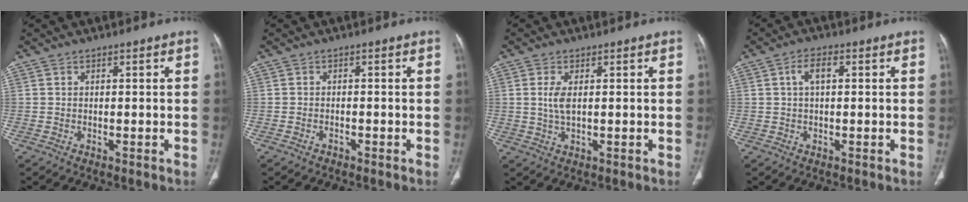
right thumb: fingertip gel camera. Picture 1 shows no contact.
{"total": 0.7, "force": [-0.6, 0.4, 0.1], "torque": [-0.003, 0.002, -0.013]}
{"total": 3.6, "force": [0.7, 1.5, 3.2], "torque": [-0.075, -0.003, 0.019]}
{"total": 3.7, "force": [0.9, 1.7, 3.2], "torque": [-0.063, 0.012, 0.018]}